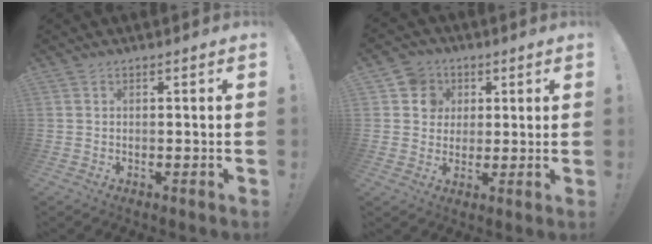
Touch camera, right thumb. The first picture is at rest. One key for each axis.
{"total": 8.0, "fx": 2.1, "fy": 7.6, "fz": 1.4, "tx": -0.023, "ty": -0.005, "tz": 0.044}